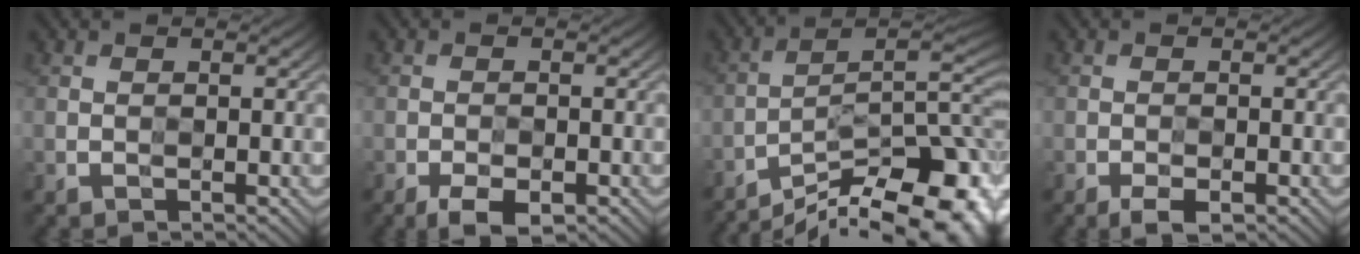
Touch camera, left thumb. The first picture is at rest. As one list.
[{"total": 4.4, "force": [-2.9, 1.8, 2.8], "torque": [-0.046, -0.004, -0.047]}, {"total": 16.1, "force": [-11.4, 3.9, 10.7], "torque": [-0.159, 0.000, -0.176]}, {"total": 2.8, "force": [-1.8, 1.1, 1.9], "torque": [-0.029, -0.002, -0.029]}]